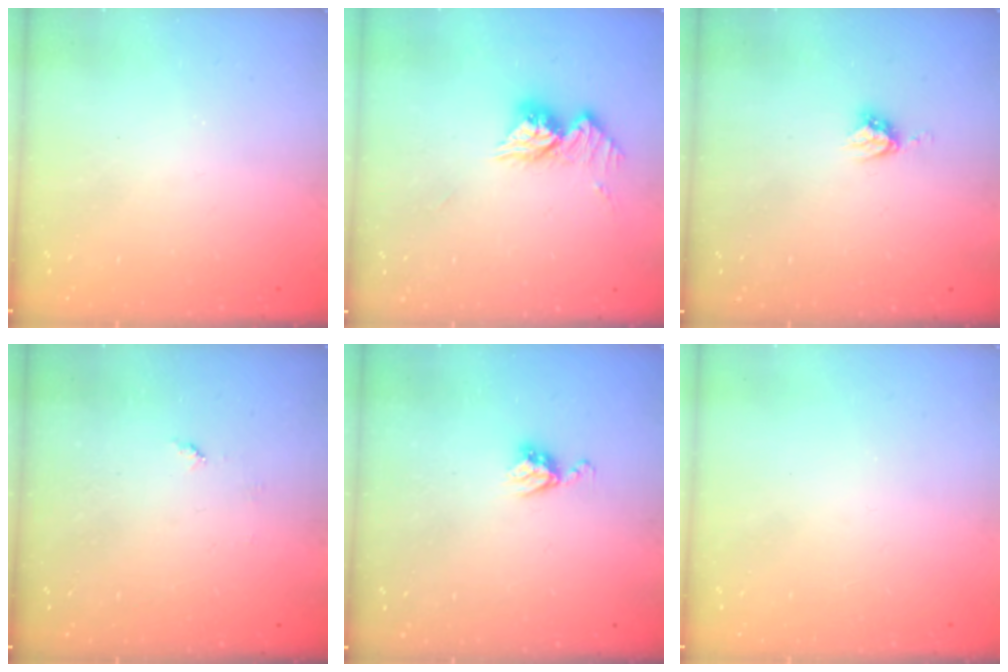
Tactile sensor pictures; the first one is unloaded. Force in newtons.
{"total": 10.6, "press": 10.6, "slide": 1.0}
{"total": 4.9, "press": 4.9, "slide": 0.1}
{"total": 4.3, "press": 4.3, "slide": 0.5}
{"total": 5.6, "press": 5.6, "slide": 0.5}
{"total": 0.0}